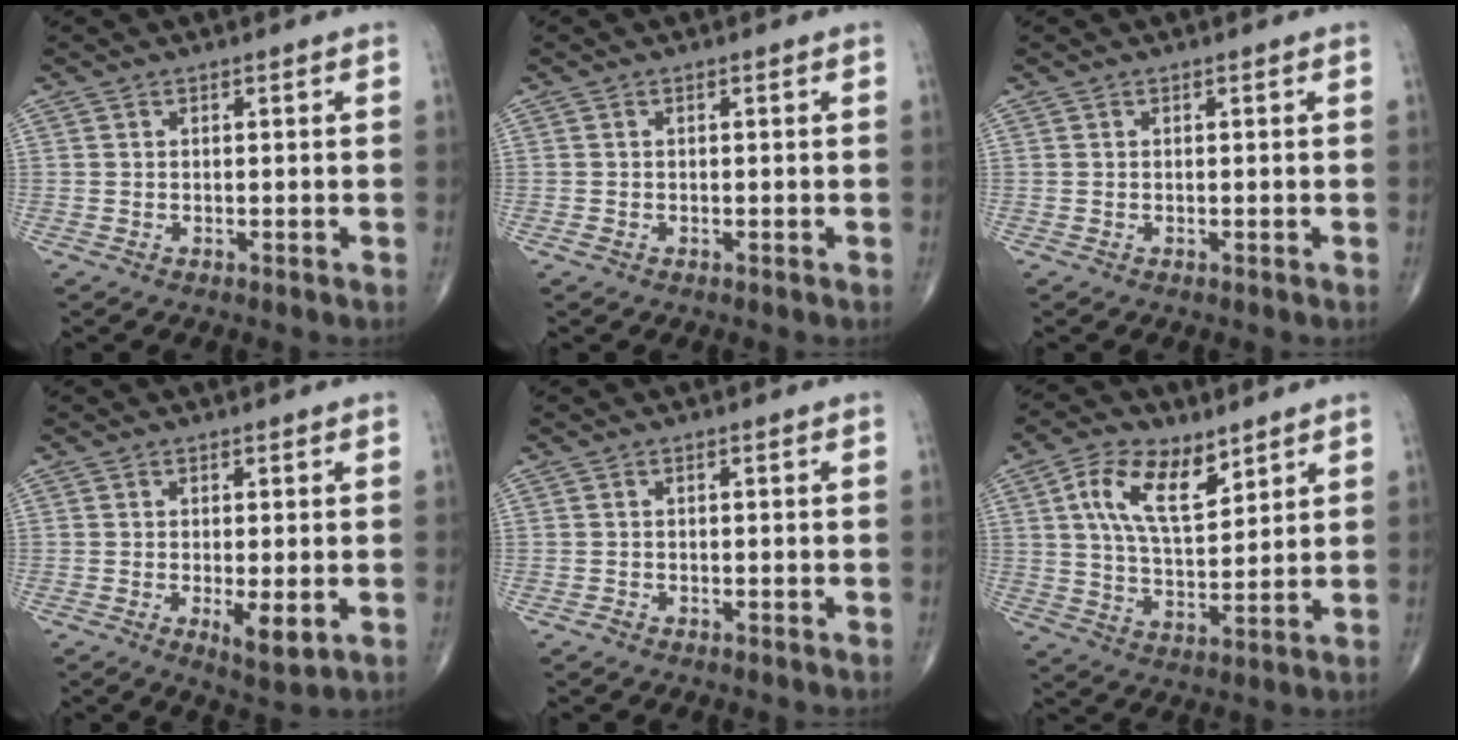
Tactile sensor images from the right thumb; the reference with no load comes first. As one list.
[{"total": 0.6, "force": [-0.2, 0.4, 0.3], "torque": [-0.006, 0.000, -0.005]}, {"total": 0.0}, {"total": 5.0, "force": [-1.1, 1.5, 4.7], "torque": [-0.076, -0.016, -0.015]}, {"total": 0.6, "force": [-0.4, 0.4, 0.1], "torque": [-0.001, 0.000, -0.012]}, {"total": 11.7, "force": [5.7, 5.8, 8.4], "torque": [-0.137, -0.025, 0.110]}]